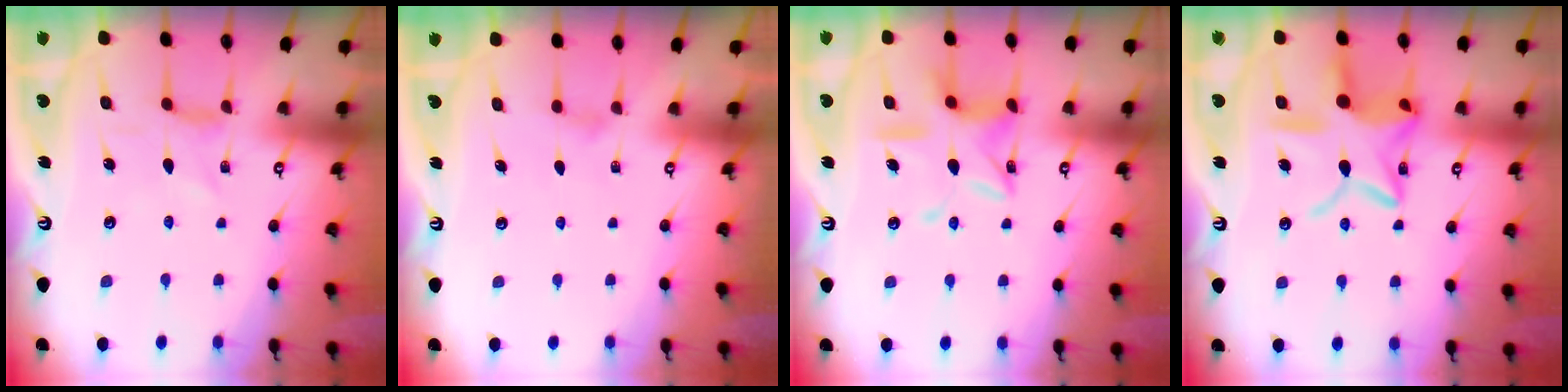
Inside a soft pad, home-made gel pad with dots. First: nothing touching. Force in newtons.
{"total": 1.6, "press": 1.6, "slide": 0.4}
{"total": 12.3, "press": 12.3, "slide": 0.9}
{"total": 16.2, "press": 16.2, "slide": 1.2}